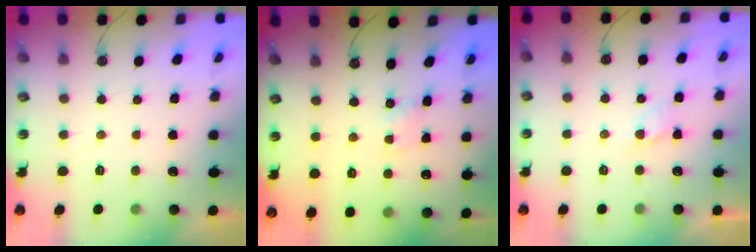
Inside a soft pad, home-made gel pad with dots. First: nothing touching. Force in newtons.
{"total": 0.6, "press": 0.6, "slide": 0.1}
{"total": 2.9, "press": 2.8, "slide": 0.6}